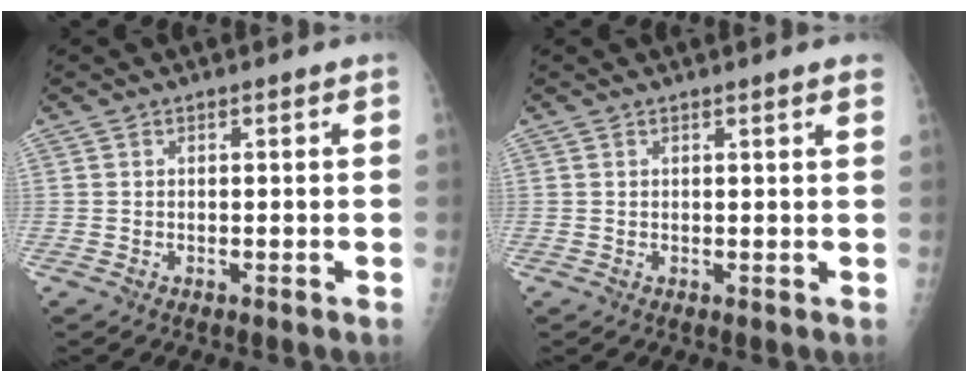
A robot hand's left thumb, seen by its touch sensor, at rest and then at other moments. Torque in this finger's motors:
{"motor_torque": [-0.44, -0.12, -0.41, 0.02, 0.03]}